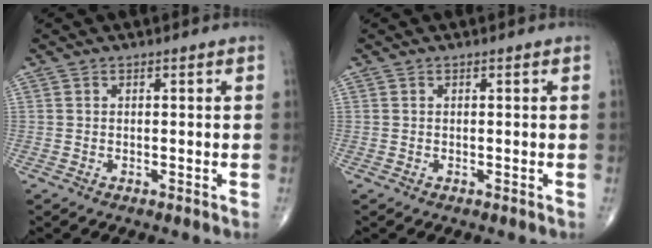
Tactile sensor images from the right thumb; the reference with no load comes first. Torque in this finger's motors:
{"motor_torque": [0.05, 0.05, 0.00, 0.00, 0.00]}